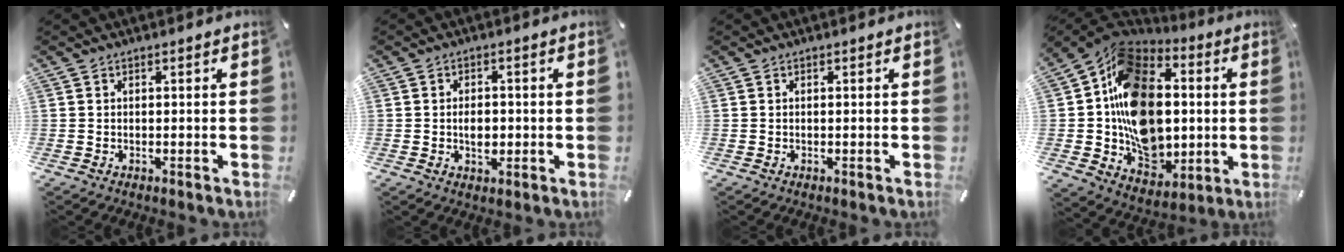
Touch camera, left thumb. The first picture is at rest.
{"total": 4.1, "force": [-0.5, 2.8, 2.9], "torque": [-0.038, -0.001, -0.012]}
{"total": 0.0}
{"total": 20.5, "force": [1.2, 16.2, 12.4], "torque": [-0.217, -0.009, 0.027]}